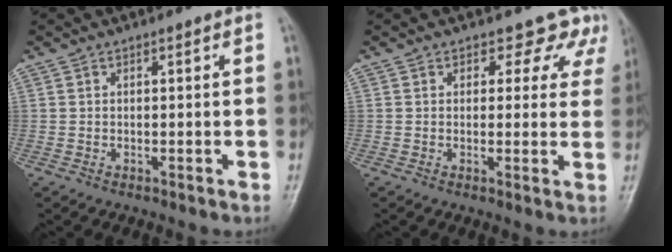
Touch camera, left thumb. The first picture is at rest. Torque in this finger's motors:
{"motor_torque": [-0.19, 0.08, -0.19, 0.02, 0.07]}